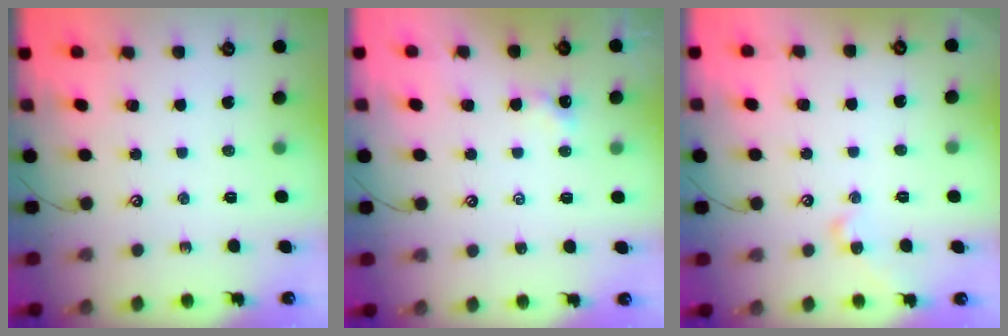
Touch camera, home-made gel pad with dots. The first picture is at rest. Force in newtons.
{"total": 0.5, "press": 0.4, "slide": 0.3}
{"total": 2.0, "press": 1.9, "slide": 0.6}